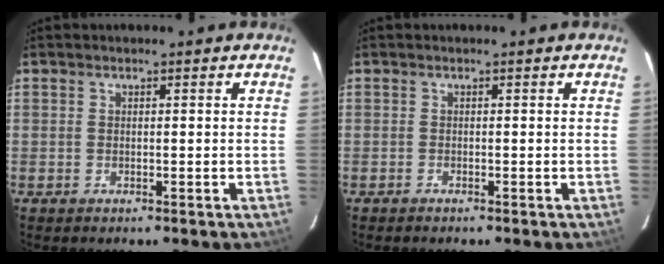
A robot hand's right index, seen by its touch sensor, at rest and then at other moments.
{"total": 0.0}